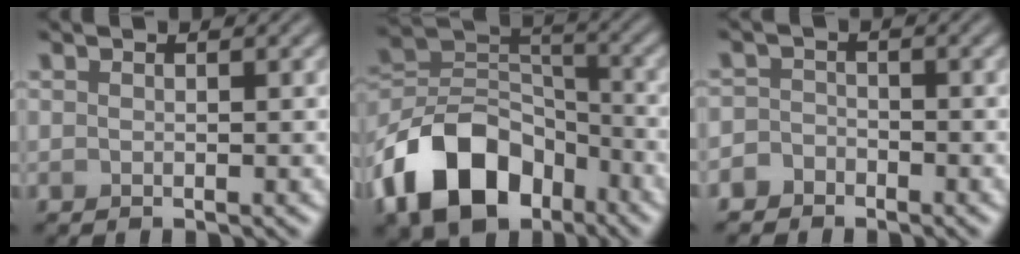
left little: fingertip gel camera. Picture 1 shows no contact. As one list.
[{"total": 11.5, "force": [-6.4, 7.2, 6.4], "torque": [-0.119, 0.002, -0.130]}, {"total": 2.3, "force": [-1.6, 1.7, 0.1], "torque": [0.025, 0.006, -0.035]}]